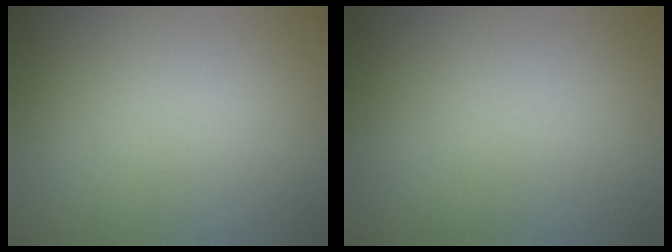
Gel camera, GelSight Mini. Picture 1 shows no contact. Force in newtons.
{"total": 0.0}